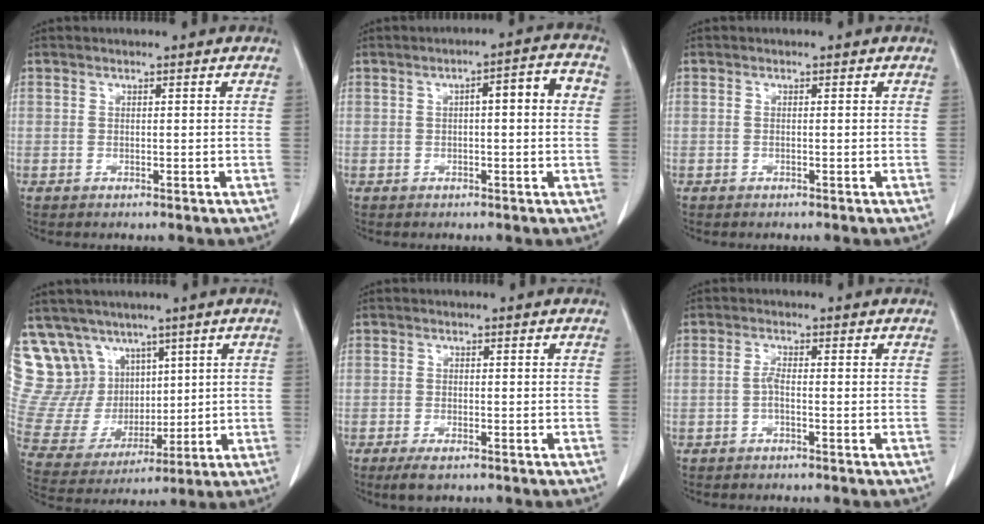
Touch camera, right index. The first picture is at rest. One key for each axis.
{"total": 5.7, "fx": 0.6, "fy": 0.8, "fz": 5.6, "tx": -0.079, "ty": 0.023, "tz": 0.004}
{"total": 0.0}
{"total": 15.4, "fx": 9.5, "fy": 11.5, "fz": 3.9, "tx": -0.098, "ty": 0.056, "tz": 0.210}
{"total": 3.0, "fx": -2.1, "fy": 0.8, "fz": 2.0, "tx": -0.040, "ty": -0.005, "tz": -0.032}
{"total": 1.5, "fx": -0.5, "fy": 0.2, "fz": 1.4, "tx": -0.026, "ty": 0.004, "tz": -0.011}